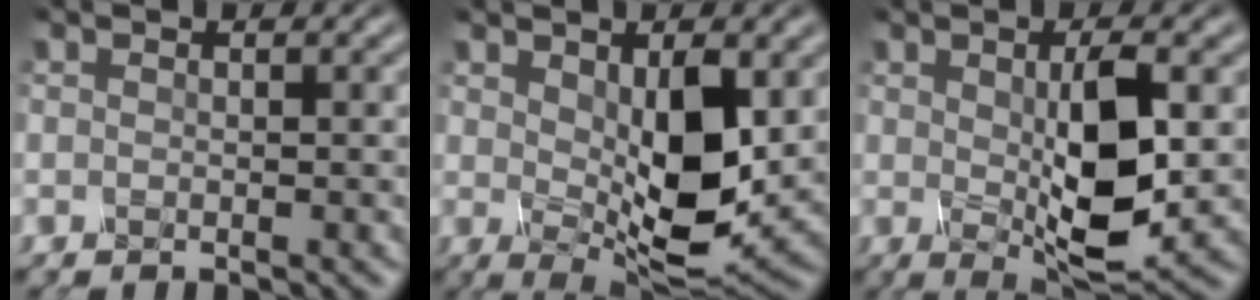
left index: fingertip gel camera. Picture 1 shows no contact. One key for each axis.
{"total": 7.2, "fx": 0.5, "fy": 3.1, "fz": 6.5, "tx": -0.122, "ty": -0.009, "tz": 0.022}
{"total": 6.0, "fx": 0.3, "fy": 1.7, "fz": 5.8, "tx": -0.107, "ty": -0.007, "tz": 0.015}